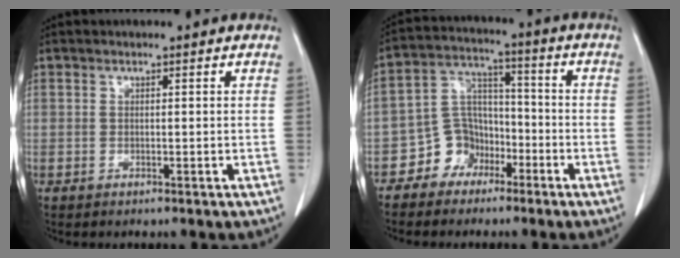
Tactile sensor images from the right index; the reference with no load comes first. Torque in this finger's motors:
{"motor_torque": [0.01, -0.06, -0.12, -0.07]}